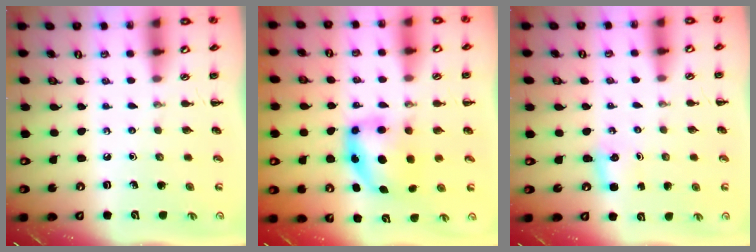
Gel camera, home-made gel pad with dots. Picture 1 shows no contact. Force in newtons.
{"total": 7.5, "press": 7.4, "slide": 1.3}
{"total": 2.8, "press": 2.6, "slide": 0.9}